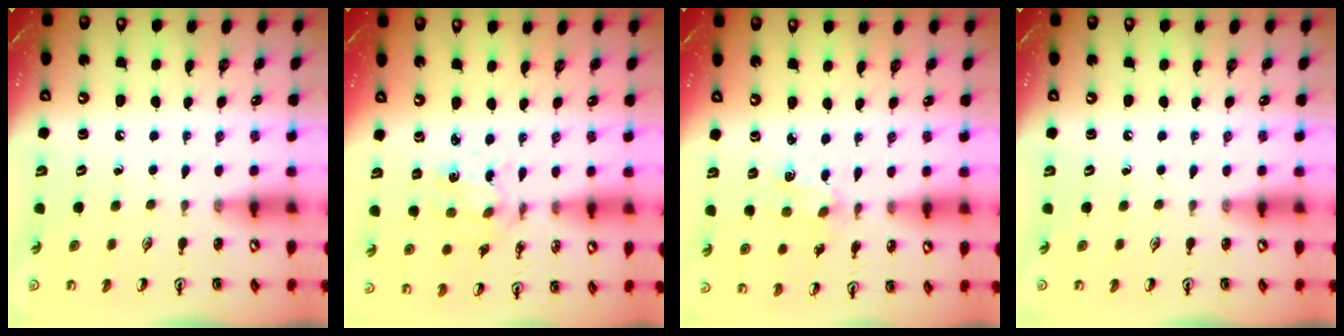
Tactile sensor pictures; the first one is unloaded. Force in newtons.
{"total": 2.7, "press": 2.7, "slide": 0.3}
{"total": 1.5, "press": 1.4, "slide": 0.5}
{"total": 0.0}